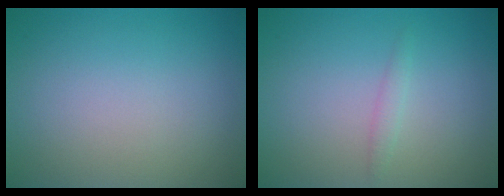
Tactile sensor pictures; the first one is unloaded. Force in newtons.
{"total": 0.8, "press": 0.8, "slide": 0.1}